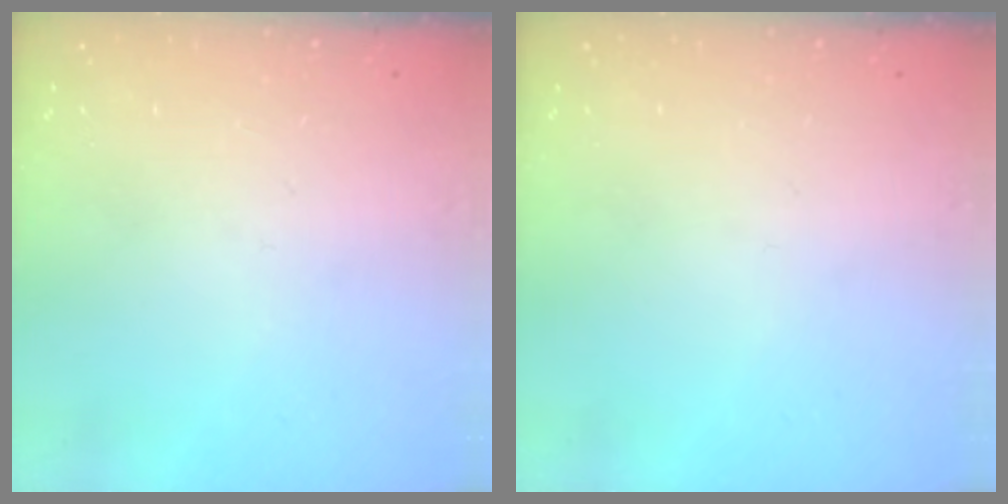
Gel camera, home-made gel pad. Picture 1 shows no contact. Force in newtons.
{"total": 0.0}